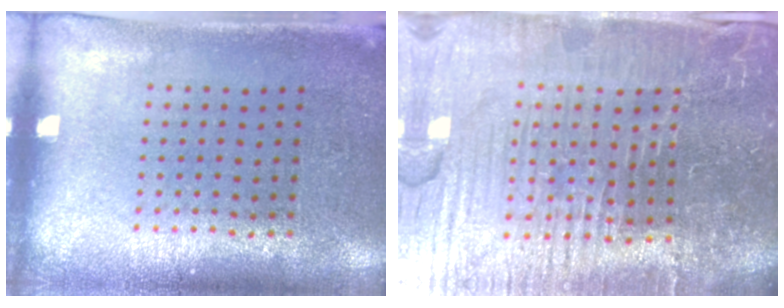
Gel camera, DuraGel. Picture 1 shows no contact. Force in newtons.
{"total": 6.8, "press": 6.1, "slide": 3.0}